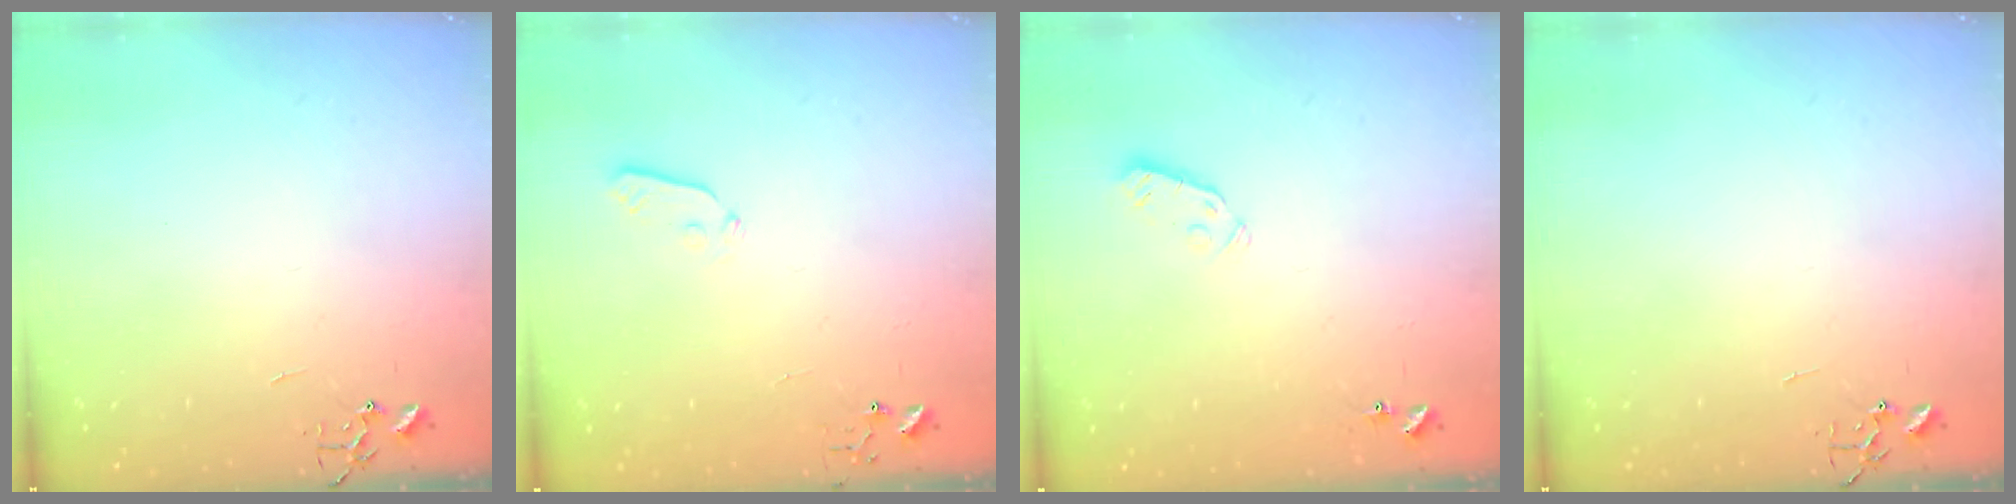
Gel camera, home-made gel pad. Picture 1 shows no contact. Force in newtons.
{"total": 3.7, "press": 3.6, "slide": 0.8}
{"total": 3.7, "press": 3.6, "slide": 0.7}
{"total": 0.0}